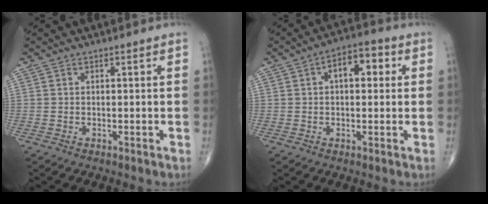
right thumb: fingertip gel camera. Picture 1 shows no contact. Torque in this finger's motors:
{"motor_torque": [-0.12, 1.39, 1.05, 0.32, 0.02]}